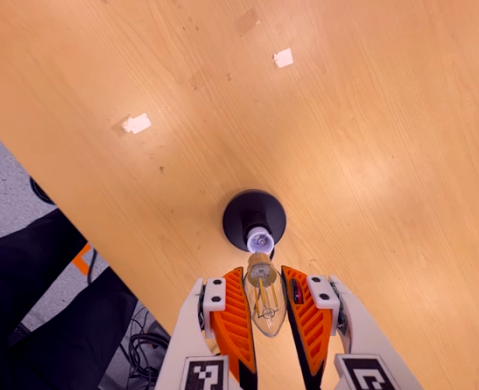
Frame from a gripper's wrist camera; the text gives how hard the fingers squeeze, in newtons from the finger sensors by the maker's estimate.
{"total": 16.1, "left": 17.6, "right": 14.7}